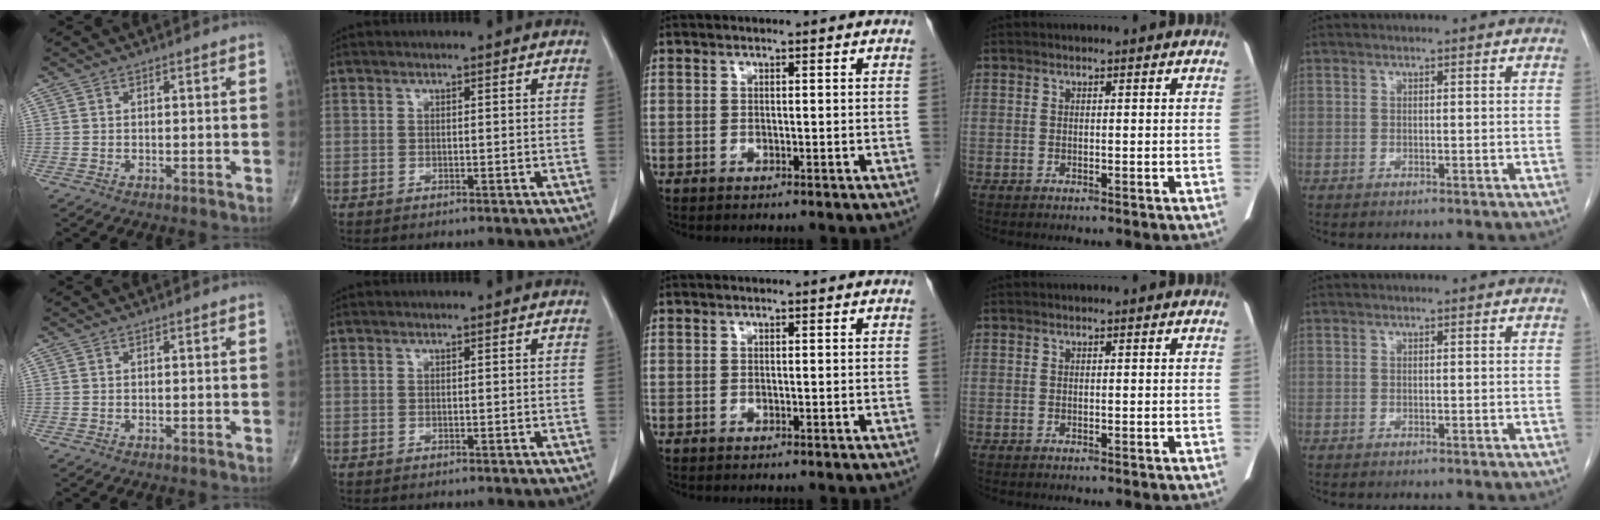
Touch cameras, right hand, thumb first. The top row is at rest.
{}